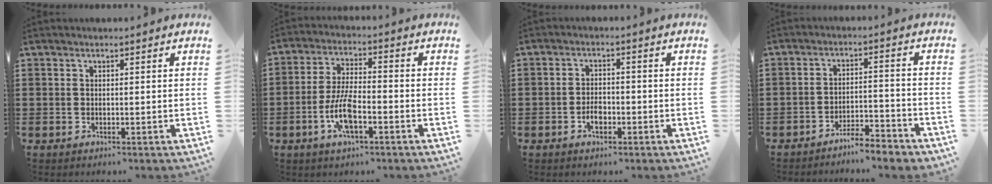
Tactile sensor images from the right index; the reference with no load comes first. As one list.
[{"total": 7.5, "force": [-2.8, 2.3, 6.6], "torque": [-0.150, -0.012, -0.056]}, {"total": 2.7, "force": [-1.2, 1.3, 2.1], "torque": [-0.041, 0.001, -0.022]}, {"total": 4.3, "force": [-4.2, -0.1, 0.8], "torque": [-0.015, 0.004, -0.086]}]